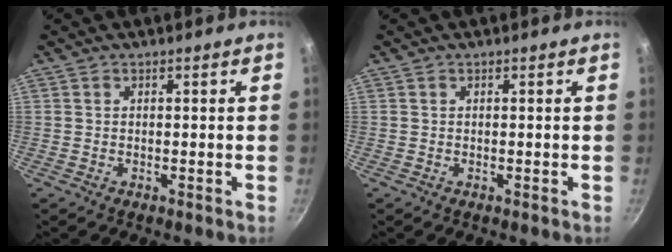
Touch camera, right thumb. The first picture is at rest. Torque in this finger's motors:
{"motor_torque": [0.00, 0.00, 0.01, -0.01, 0.04]}